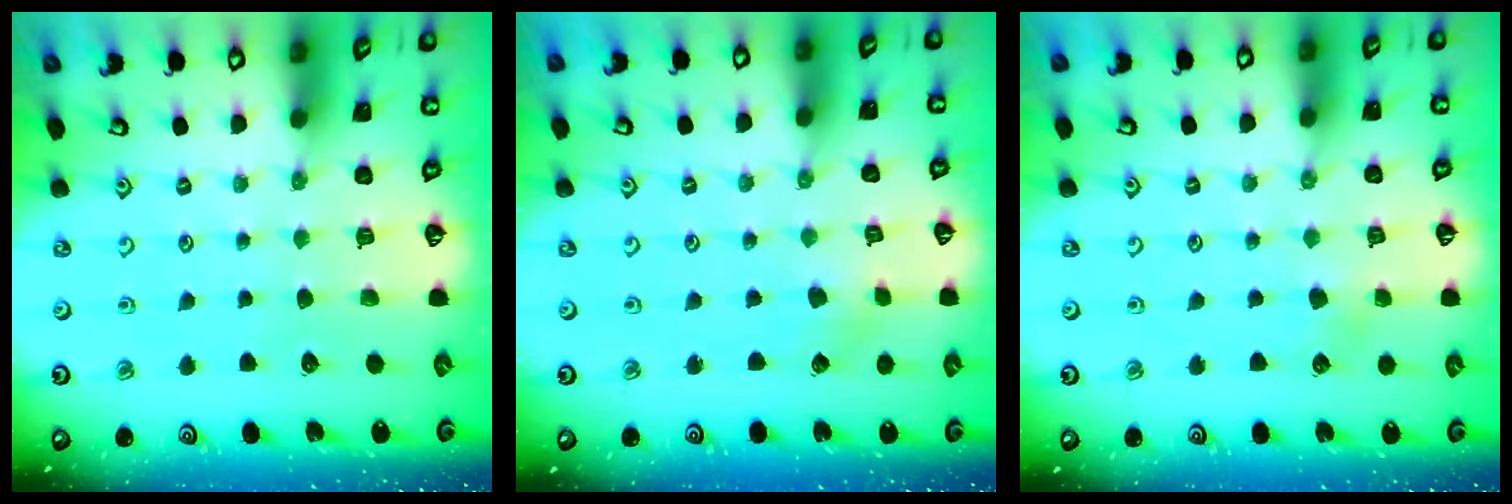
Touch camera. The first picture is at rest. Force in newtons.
{"total": 2.3, "press": 2.3, "slide": 0.4}
{"total": 3.5, "press": 3.4, "slide": 0.5}